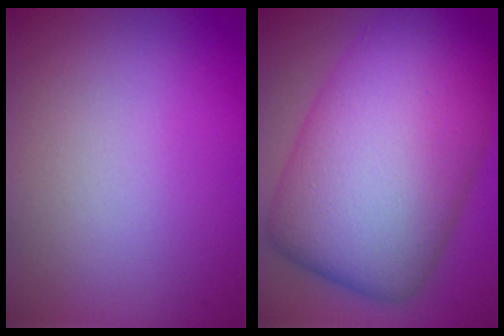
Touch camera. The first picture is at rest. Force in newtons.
{"total": 15.1, "press": 15.1, "slide": 0.1}